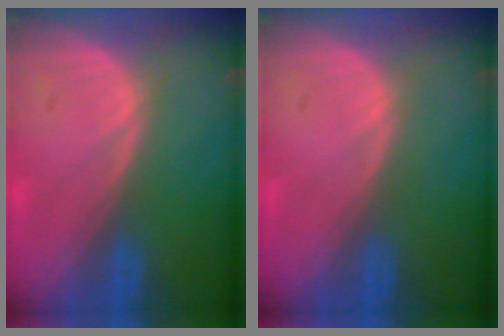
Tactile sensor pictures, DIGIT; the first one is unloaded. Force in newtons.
{"total": 0.0}